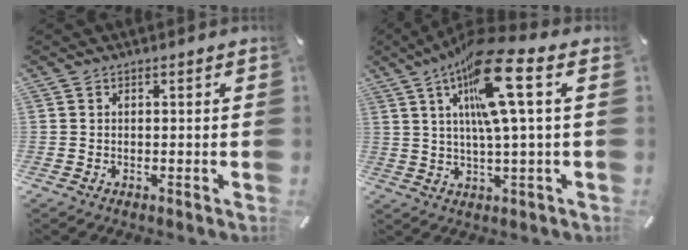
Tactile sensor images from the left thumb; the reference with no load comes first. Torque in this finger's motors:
{"motor_torque": [2.55, 2.46, 1.95, -0.82, 0.49]}